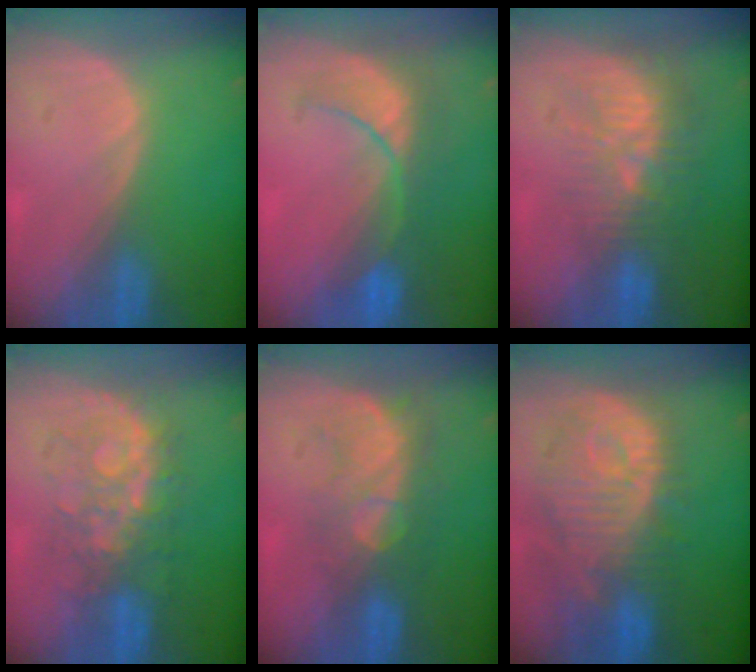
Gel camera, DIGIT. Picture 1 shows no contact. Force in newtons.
{"total": 7.9, "press": 7.8, "slide": 1.3}
{"total": 9.9, "press": 9.0, "slide": 4.2}
{"total": 7.9, "press": 7.9, "slide": 0.0}
{"total": 8.3, "press": 7.6, "slide": 3.3}
{"total": 12.6, "press": 11.2, "slide": 5.7}